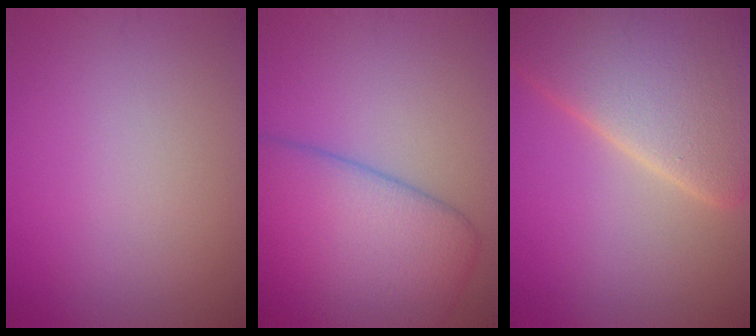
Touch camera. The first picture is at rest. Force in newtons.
{"total": 10.8, "press": 10.8, "slide": 0.5}
{"total": 12.5, "press": 12.5, "slide": 0.8}